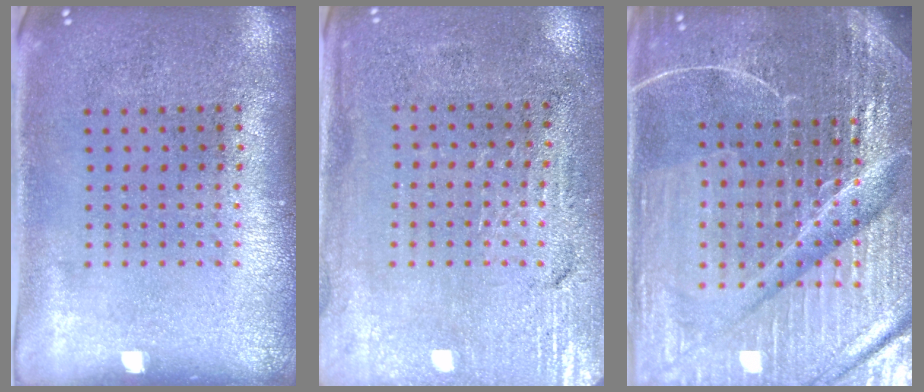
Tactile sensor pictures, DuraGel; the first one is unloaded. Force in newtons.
{"total": 3.2, "press": 2.9, "slide": 1.3}
{"total": 6.8, "press": 6.0, "slide": 3.3}